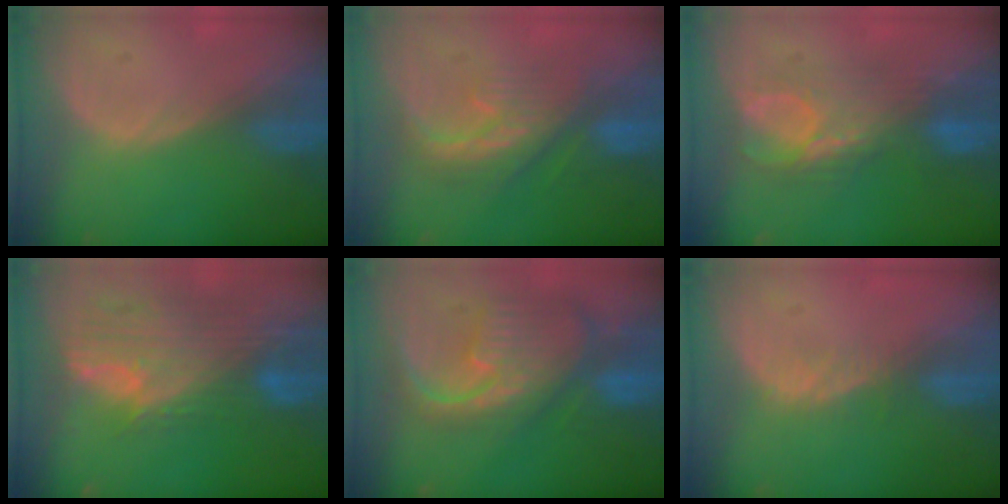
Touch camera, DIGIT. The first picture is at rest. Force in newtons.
{"total": 7.9, "press": 7.9, "slide": 1.0}
{"total": 7.9, "press": 7.8, "slide": 1.2}
{"total": 11.9, "press": 10.1, "slide": 6.3}
{"total": 12.3, "press": 10.6, "slide": 6.2}
{"total": 2.8, "press": 2.3, "slide": 1.7}